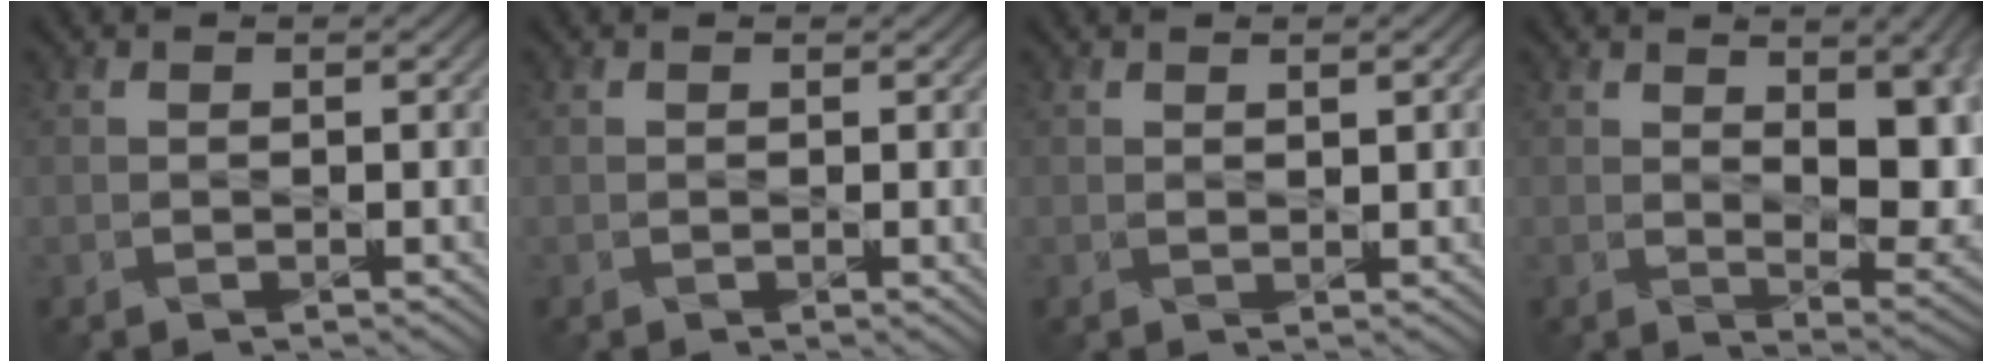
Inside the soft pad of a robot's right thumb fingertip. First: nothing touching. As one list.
[{"total": 0.8, "force": [0.0, 0.1, 0.7], "torque": [-0.010, -0.004, 0.002]}, {"total": 1.5, "force": [0.7, 0.2, 1.3], "torque": [-0.020, -0.001, 0.014]}, {"total": 10.4, "force": [2.5, 4.3, 9.1], "torque": [-0.141, -0.011, 0.047]}]